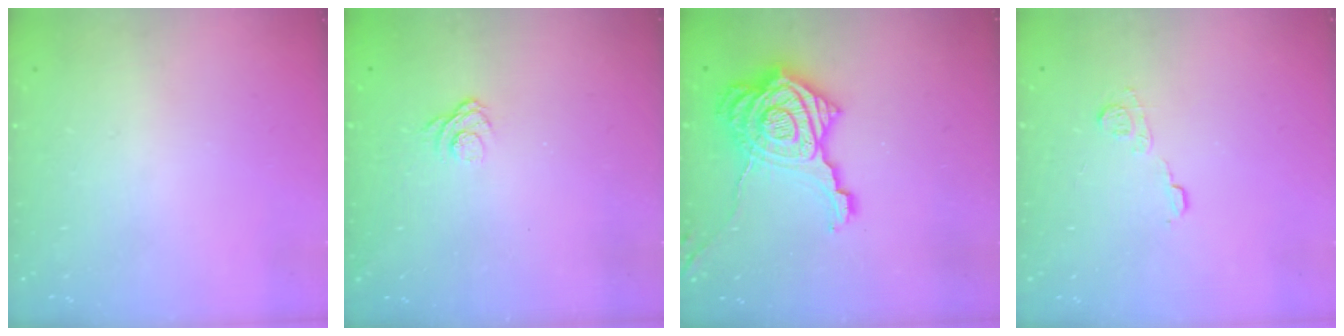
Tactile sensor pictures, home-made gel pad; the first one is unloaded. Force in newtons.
{"total": 5.1, "press": 4.9, "slide": 1.3}
{"total": 23.1, "press": 23.0, "slide": 2.2}
{"total": 7.3, "press": 7.3, "slide": 0.5}